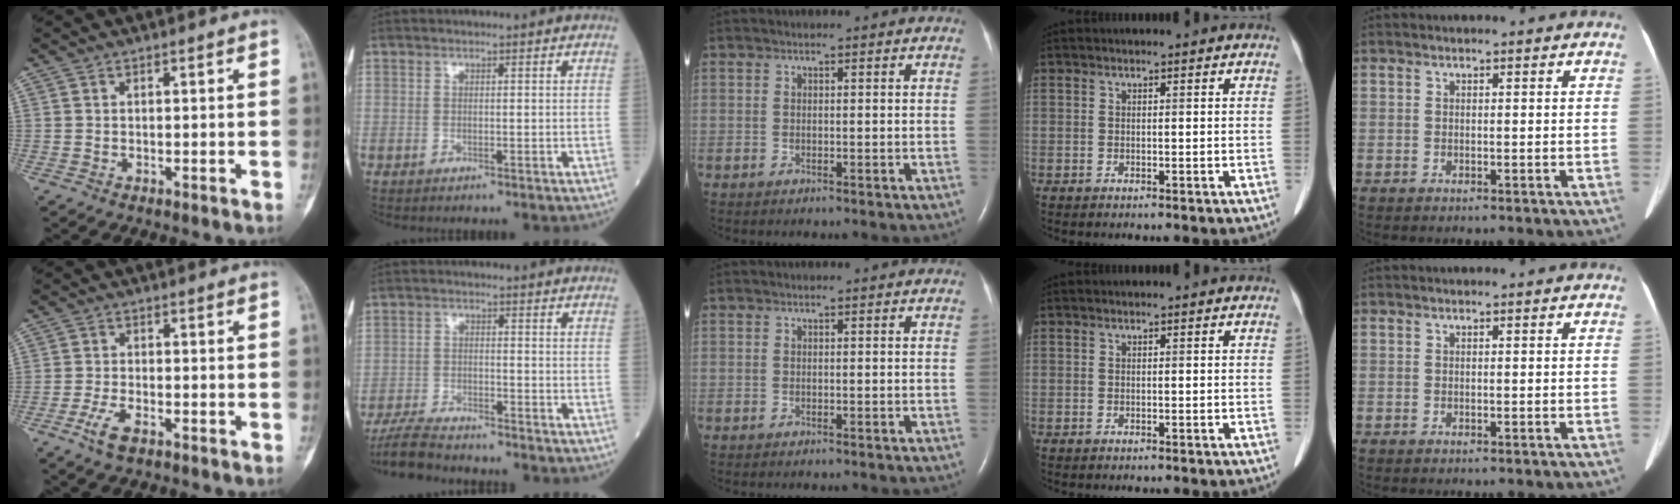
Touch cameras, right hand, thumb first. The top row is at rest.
{"thumb": {"total": 4.2, "force": [-2.5, 1.7, 3.0], "torque": [-0.067, 0.008, -0.048]}, "index": {"total": 7.0, "force": [-6.5, 0.6, 2.4], "torque": [-0.045, -0.023, -0.116]}}